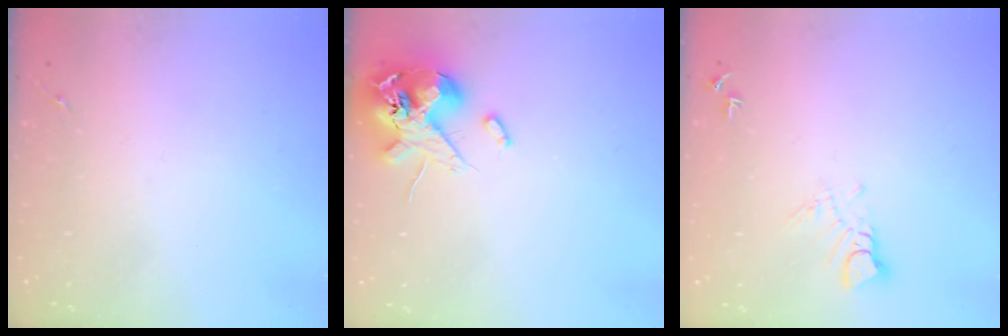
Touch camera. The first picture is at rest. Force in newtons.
{"total": 13.4, "press": 13.2, "slide": 2.3}
{"total": 7.2, "press": 7.2, "slide": 0.8}